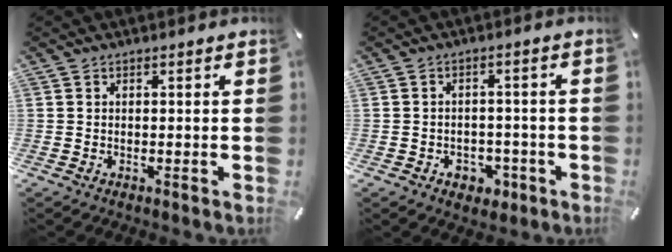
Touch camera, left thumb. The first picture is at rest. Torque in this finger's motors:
{"motor_torque": [0.00, 0.01, 0.00, 0.00, 0.02]}